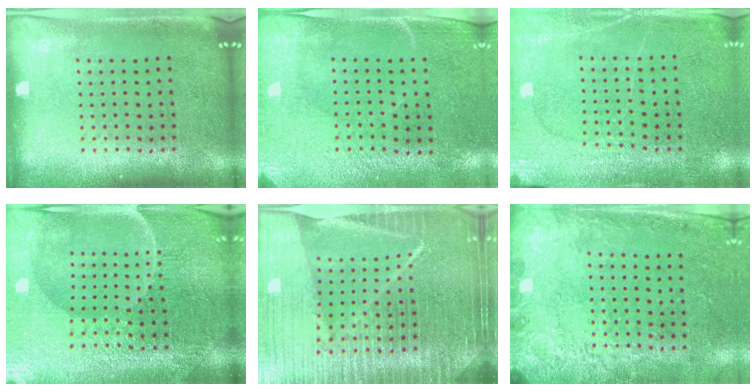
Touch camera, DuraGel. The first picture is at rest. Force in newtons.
{"total": 2.9, "press": 2.5, "slide": 1.4}
{"total": 2.8, "press": 2.7, "slide": 0.7}
{"total": 4.4, "press": 4.4, "slide": 0.8}
{"total": 6.9, "press": 5.9, "slide": 3.6}
{"total": 2.7, "press": 2.2, "slide": 1.5}